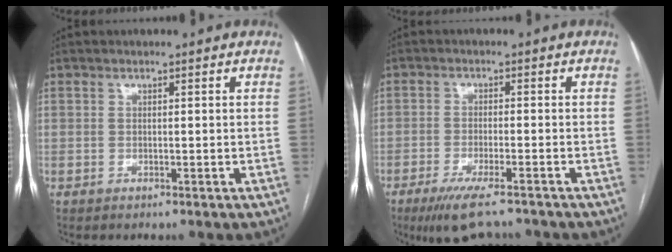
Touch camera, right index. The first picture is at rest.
{"total": 8.4, "force": [-6.5, 1.1, 5.1], "torque": [-0.086, -0.020, -0.103]}